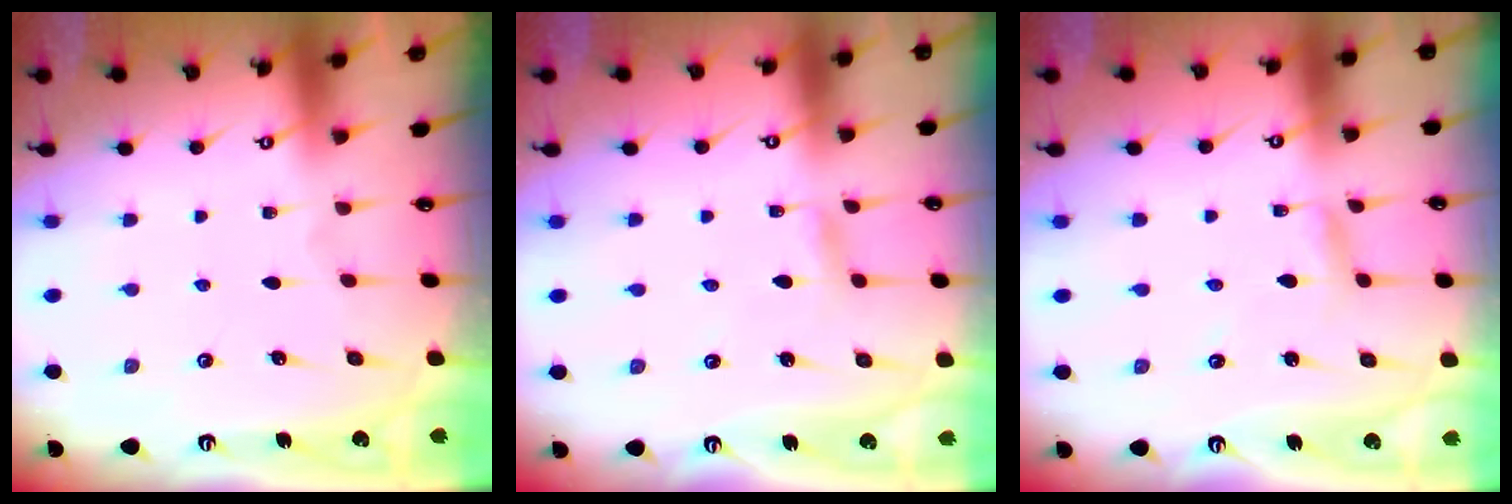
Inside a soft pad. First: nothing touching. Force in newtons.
{"total": 2.2, "press": 2.2, "slide": 0.2}
{"total": 2.2, "press": 2.2, "slide": 0.1}